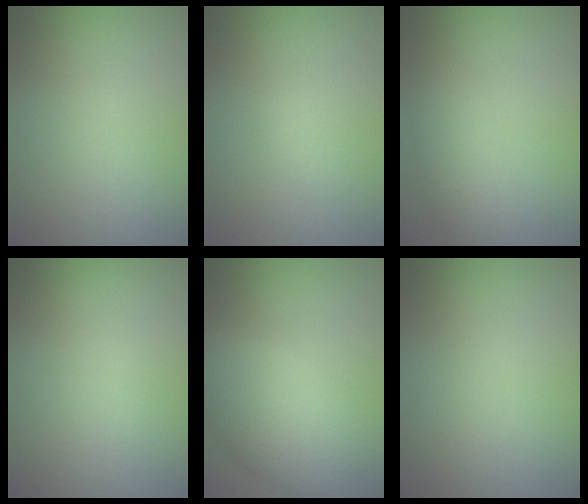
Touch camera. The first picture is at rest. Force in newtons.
{"total": 0.6, "press": 0.6, "slide": 0.0}
{"total": 2.8, "press": 2.8, "slide": 0.1}
{"total": 0.0}
{"total": 7.6, "press": 7.6, "slide": 0.4}
{"total": 0.0}